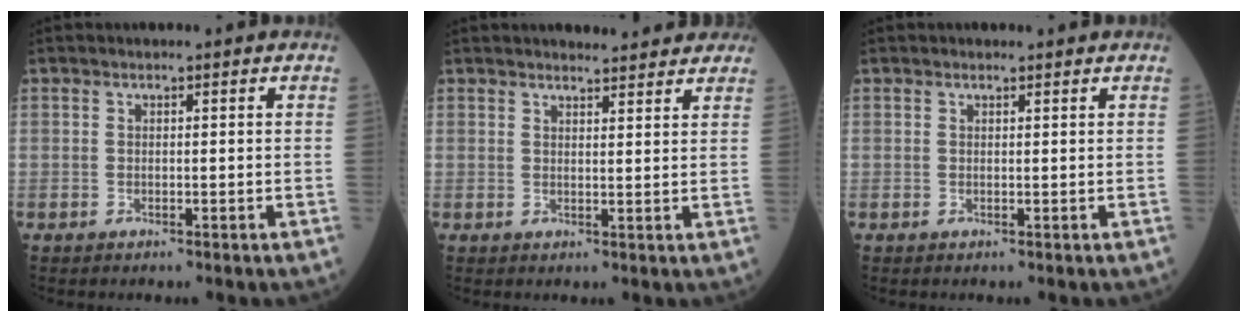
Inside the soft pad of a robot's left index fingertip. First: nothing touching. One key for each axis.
{"total": 6.8, "fx": 6.4, "fy": 1.3, "fz": 1.8, "tx": -0.019, "ty": 0.006, "tz": 0.066}
{"total": 0.7, "fx": 0.7, "fy": 0.1, "fz": 0.2, "tx": -0.012, "ty": 0.002, "tz": 0.011}